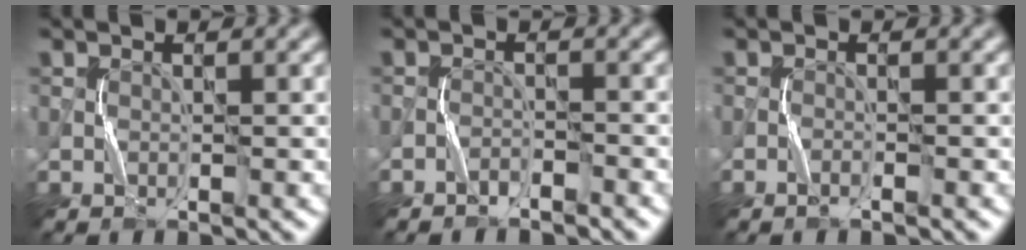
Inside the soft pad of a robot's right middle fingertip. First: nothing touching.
{"total": 1.2, "force": [-1.2, 0.2, 0.1], "torque": [0.000, 0.005, -0.023]}
{"total": 0.7, "force": [-0.6, 0.0, 0.4], "torque": [-0.009, 0.000, -0.012]}